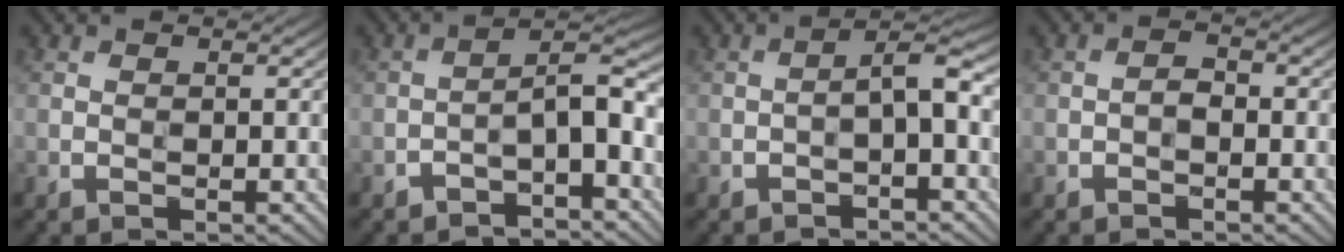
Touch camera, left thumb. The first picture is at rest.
{"total": 5.3, "force": [-2.9, 1.5, 4.2], "torque": [-0.062, 0.016, -0.055]}
{"total": 3.2, "force": [-1.2, 0.8, 2.9], "torque": [-0.046, 0.014, -0.027]}
{"total": 1.5, "force": [-0.7, 0.8, 1.1], "torque": [-0.017, 0.006, -0.017]}